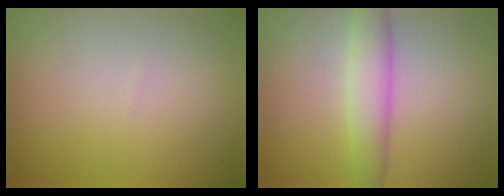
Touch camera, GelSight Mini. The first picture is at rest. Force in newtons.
{"total": 3.6, "press": 3.6, "slide": 0.1}